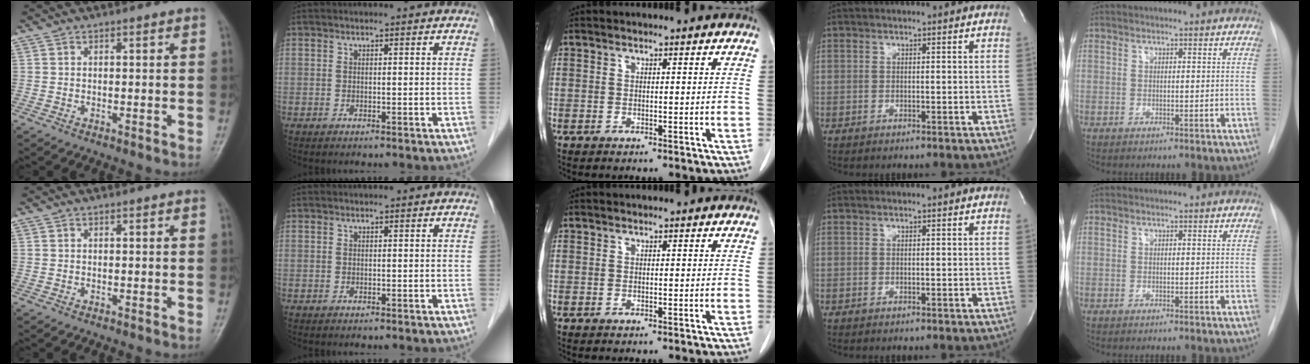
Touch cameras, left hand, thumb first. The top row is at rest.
{}